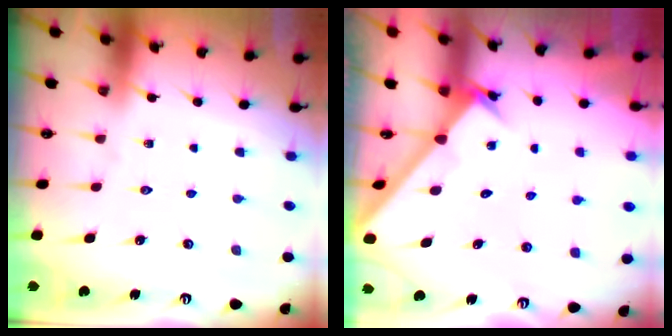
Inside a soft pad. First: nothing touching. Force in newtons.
{"total": 2.2, "press": 2.2, "slide": 0.2}